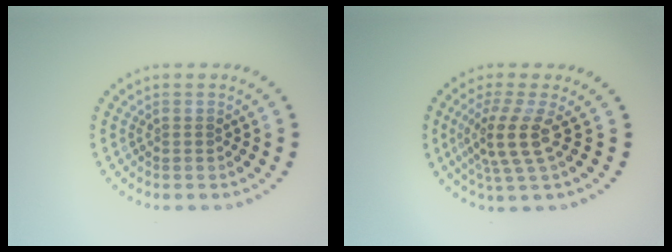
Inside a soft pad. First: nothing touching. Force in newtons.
{"total": 3.6, "press": 2.6, "slide": 2.4}